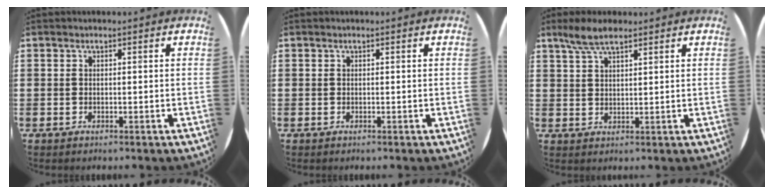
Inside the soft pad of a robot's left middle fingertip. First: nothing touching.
{"total": 0.0}
{"total": 4.7, "force": [3.6, 1.3, 2.7], "torque": [-0.060, 0.002, 0.065]}